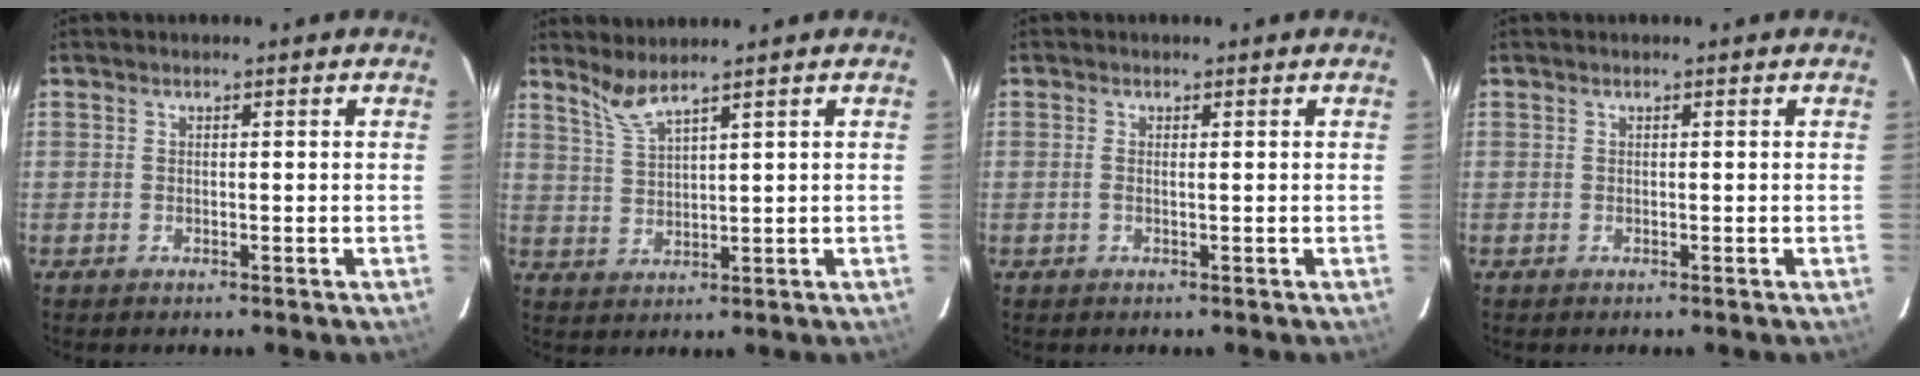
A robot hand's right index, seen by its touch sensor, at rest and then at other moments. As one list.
[{"total": 4.1, "force": [3.6, -0.4, 2.0], "torque": [-0.045, -0.001, 0.078]}, {"total": 0.8, "force": [0.1, 0.0, 0.8], "torque": [-0.020, 0.000, -0.002]}, {"total": 0.0}]